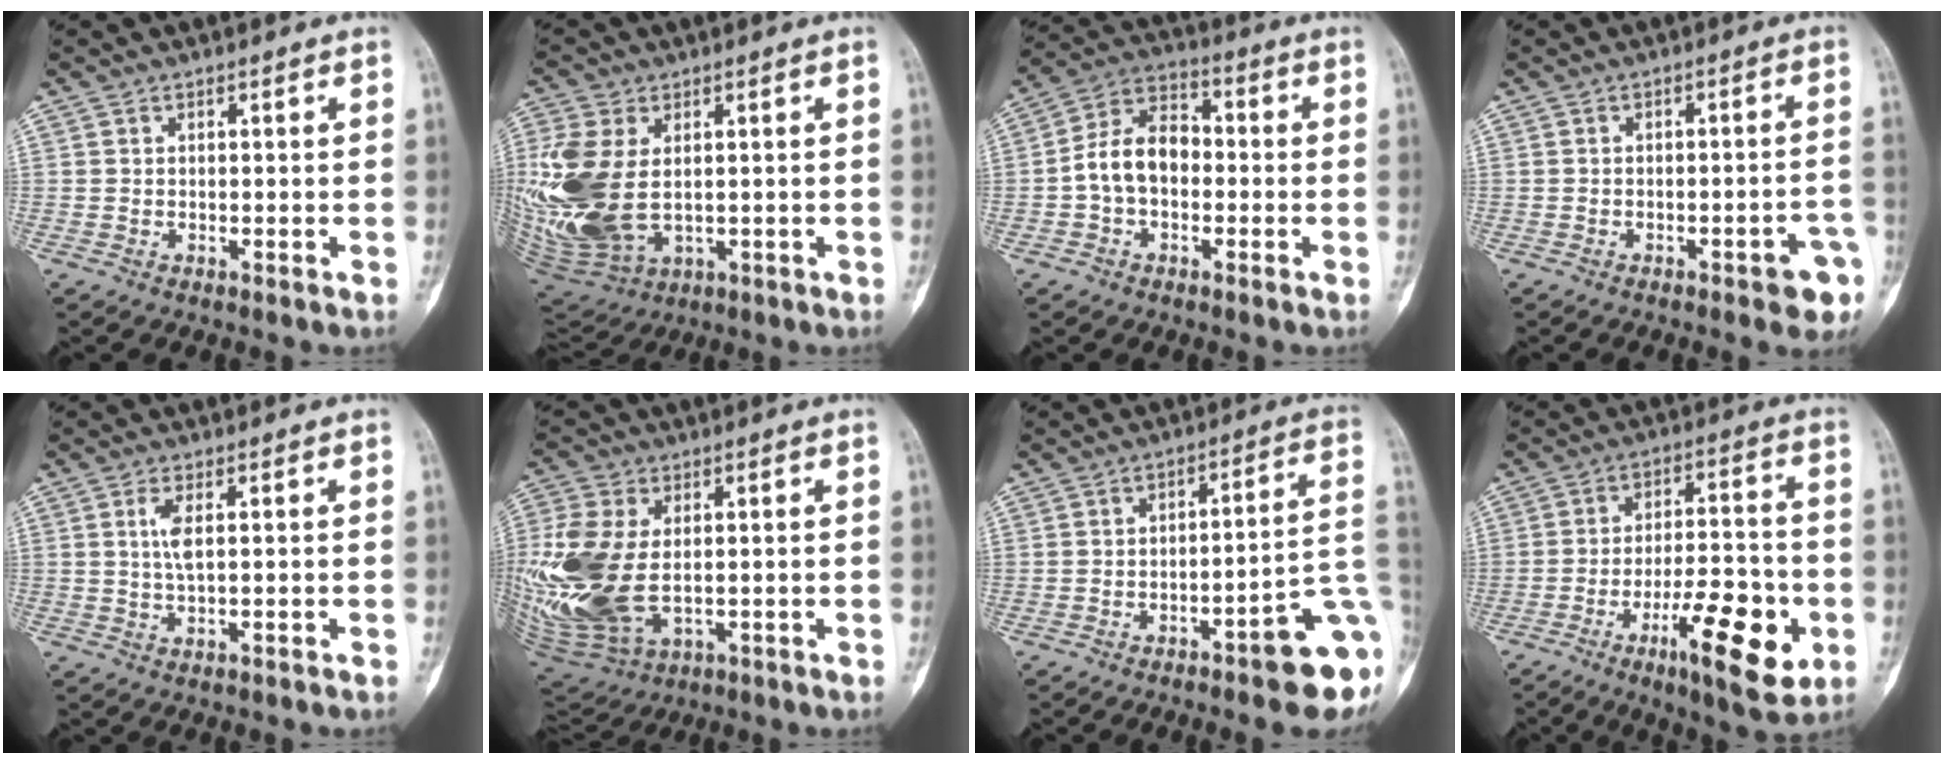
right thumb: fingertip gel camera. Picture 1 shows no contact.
{"total": 18.8, "force": [0.9, 11.7, 14.7], "torque": [-0.349, -0.022, 0.034]}
{"total": 10.1, "force": [-1.2, 6.9, 7.3], "torque": [-0.123, 0.035, -0.036]}
{"total": 6.7, "force": [-3.4, 2.1, 5.4], "torque": [-0.055, 0.024, -0.036]}
{"total": 2.9, "force": [0.5, 0.7, 2.8], "torque": [-0.066, -0.003, 0.012]}
{"total": 20.6, "force": [-0.2, 12.4, 16.5], "torque": [-0.398, -0.022, 0.014]}
{"total": 14.2, "force": [-5.3, 2.9, 12.9], "torque": [-0.124, 0.036, -0.064]}
{"total": 16.4, "force": [-6.3, 5.0, 14.2], "torque": [-0.211, 0.022, -0.091]}